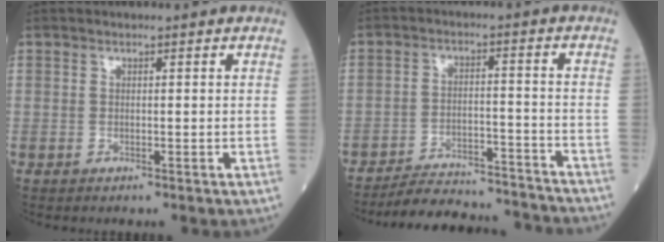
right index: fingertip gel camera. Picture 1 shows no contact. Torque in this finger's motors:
{"motor_torque": [0.94, -1.17, 0.34, 0.10]}